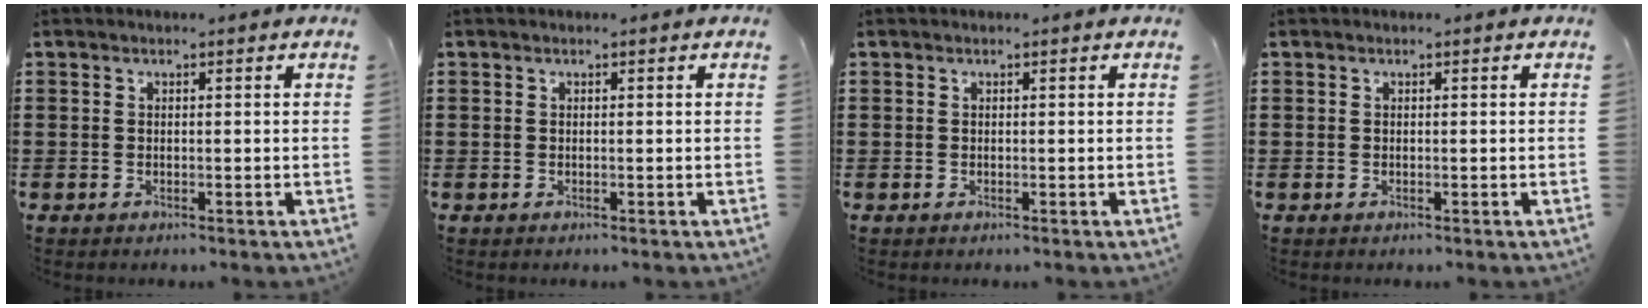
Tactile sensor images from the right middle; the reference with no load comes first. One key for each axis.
{"total": 0.0}
{"total": 0.0}
{"total": 0.0}